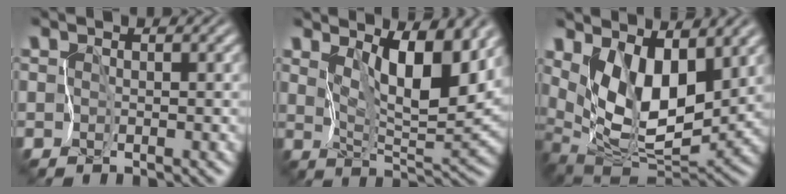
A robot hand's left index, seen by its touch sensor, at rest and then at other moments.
{"total": 6.8, "force": [3.4, 2.1, 5.5], "torque": [-0.091, -0.014, 0.058]}
{"total": 8.9, "force": [2.9, 4.4, 7.2], "torque": [-0.131, -0.017, 0.049]}